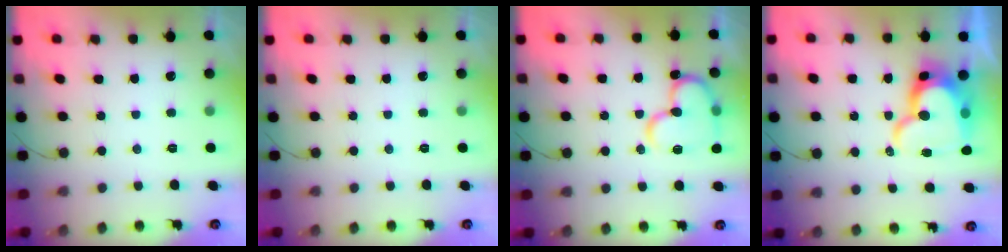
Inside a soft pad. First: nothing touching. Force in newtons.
{"total": 0.0}
{"total": 17.3, "press": 17.2, "slide": 1.6}
{"total": 17.9, "press": 17.8, "slide": 1.8}